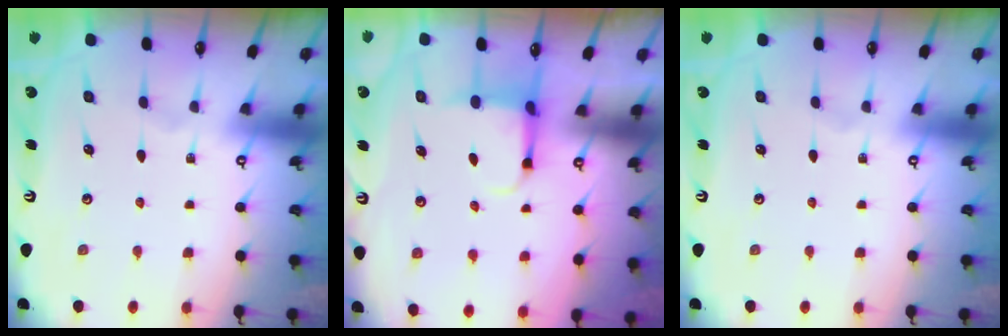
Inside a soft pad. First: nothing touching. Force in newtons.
{"total": 3.9, "press": 3.7, "slide": 1.2}
{"total": 0.0}